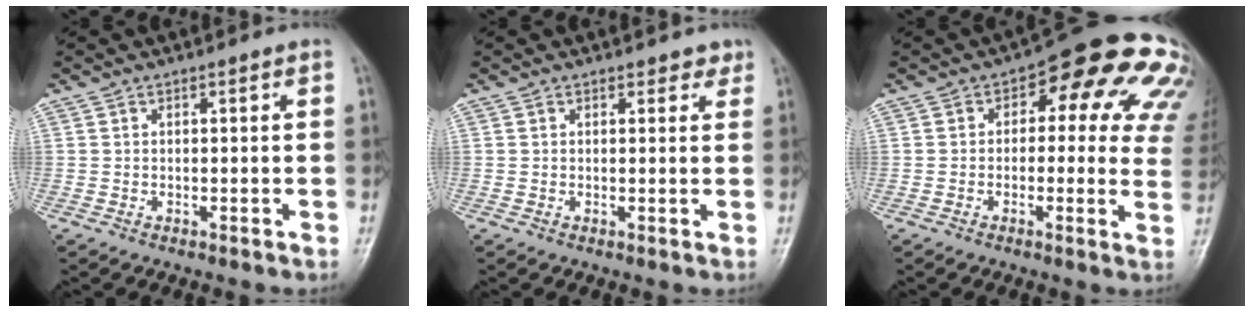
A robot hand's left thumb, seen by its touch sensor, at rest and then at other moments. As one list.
[{"total": 2.0, "force": [1.5, 1.2, 0.6], "torque": [0.014, -0.006, 0.012]}, {"total": 17.4, "force": [5.9, 9.1, 13.6], "torque": [-0.107, 0.018, 0.056]}]